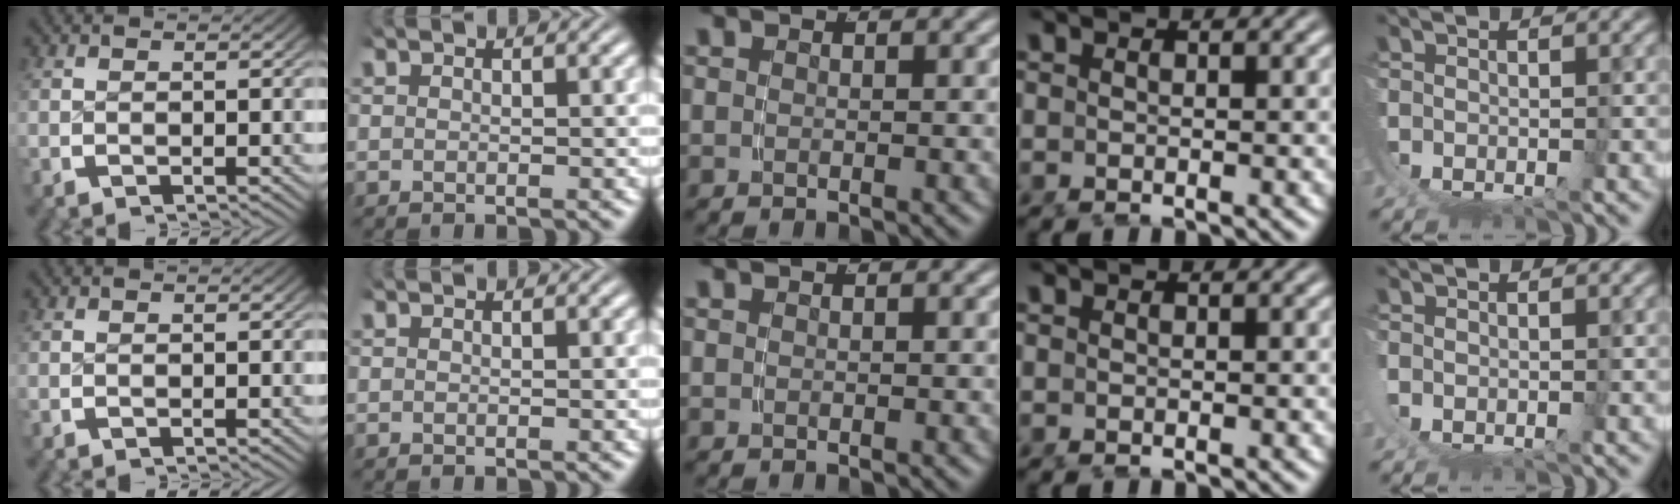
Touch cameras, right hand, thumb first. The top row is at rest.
{"little": {"total": 1.0, "force": [0.8, -0.4, 0.4], "torque": [-0.019, -0.007, 0.019]}}